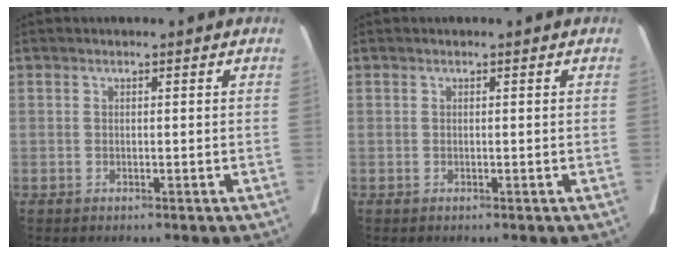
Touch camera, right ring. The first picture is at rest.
{"total": 0.0}